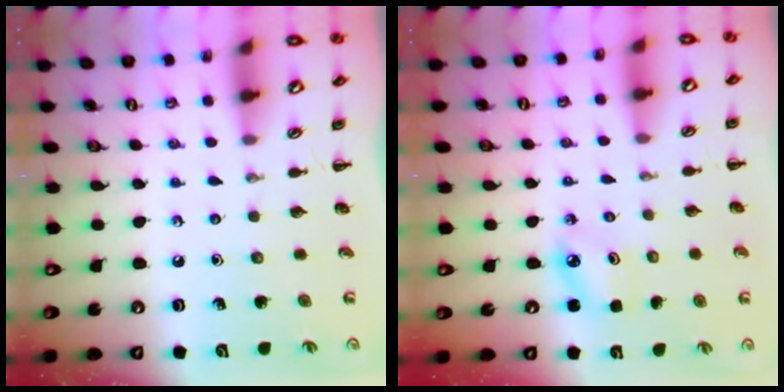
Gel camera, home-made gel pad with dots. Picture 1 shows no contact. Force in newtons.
{"total": 3.1, "press": 3.0, "slide": 0.5}